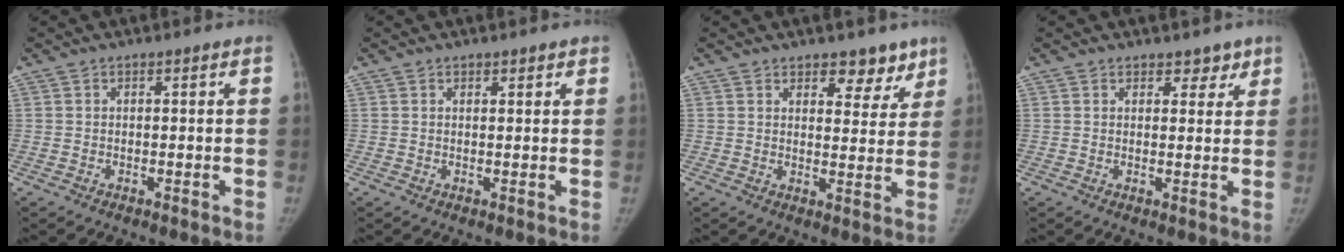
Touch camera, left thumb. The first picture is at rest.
{"total": 1.3, "force": [1.0, 0.6, 0.5], "torque": [-0.001, -0.005, 0.012]}
{"total": 6.2, "force": [4.6, 3.4, 2.5], "torque": [0.008, -0.027, 0.062]}
{"total": 2.8, "force": [2.2, 1.7, 0.8], "torque": [0.015, -0.012, 0.026]}